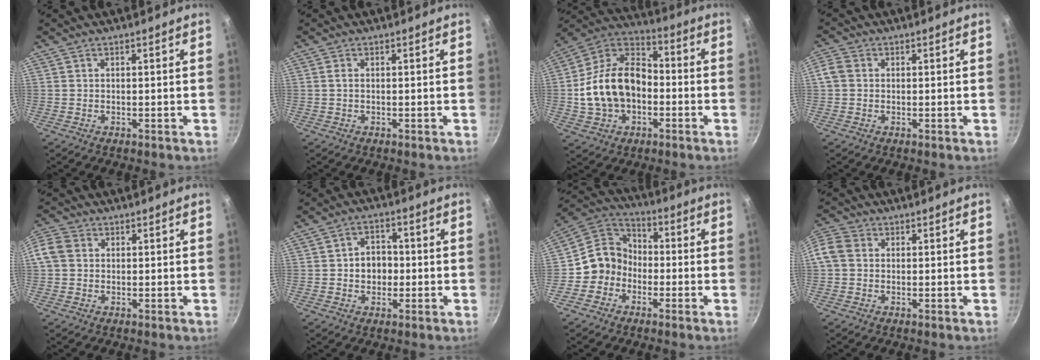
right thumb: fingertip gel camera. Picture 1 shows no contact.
{"total": 0.8, "force": [0.0, 0.4, 0.7], "torque": [-0.014, 0.002, -0.001]}
{"total": 18.1, "force": [-2.5, 12.7, 12.6], "torque": [-0.204, 0.048, -0.054]}
{"total": 3.2, "force": [0.1, 2.7, 1.7], "torque": [-0.034, 0.008, -0.006]}
{"total": 6.2, "force": [0.7, 5.2, 3.3], "torque": [-0.069, 0.013, -0.002]}
{"total": 6.0, "force": [-0.5, 4.8, 3.5], "torque": [-0.021, 0.011, -0.011]}
{"total": 9.1, "force": [-2.8, 8.1, 2.9], "torque": [-0.009, 0.048, -0.071]}
{"total": 9.0, "force": [0.7, 7.6, 4.8], "torque": [-0.116, 0.025, -0.002]}